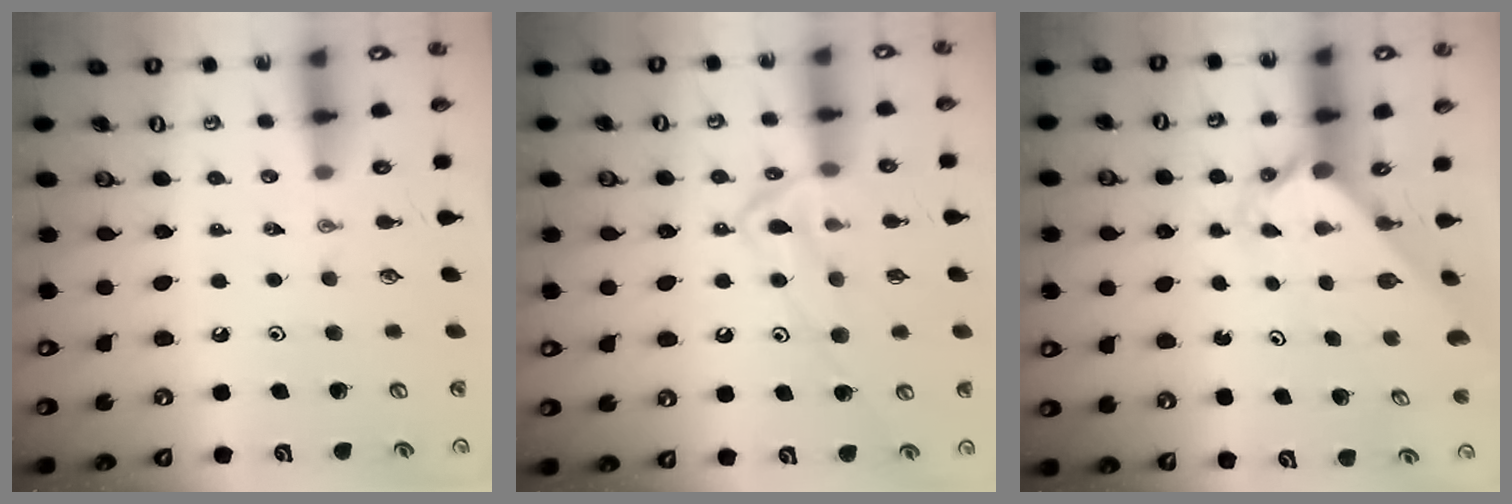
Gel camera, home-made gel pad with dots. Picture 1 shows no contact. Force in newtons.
{"total": 13.9, "press": 13.9, "slide": 0.9}
{"total": 2.5, "press": 2.5, "slide": 0.2}